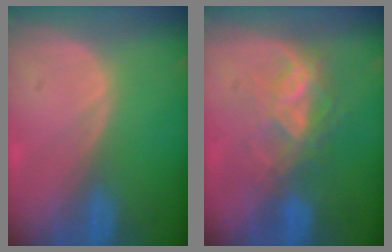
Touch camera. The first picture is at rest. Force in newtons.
{"total": 6.8, "press": 5.9, "slide": 3.4}